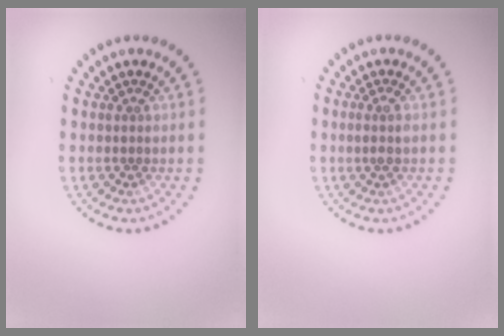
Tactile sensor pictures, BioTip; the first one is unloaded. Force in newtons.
{"total": 1.1, "press": 1.0, "slide": 0.5}